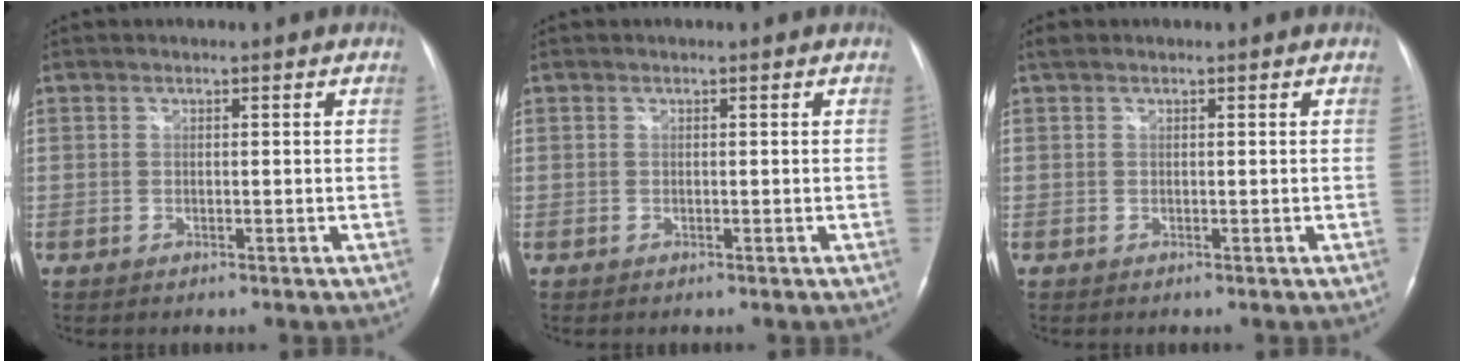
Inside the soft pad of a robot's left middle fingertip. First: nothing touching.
{"total": 0.0}
{"total": 0.8, "force": [0.6, 0.5, 0.3], "torque": [-0.009, 0.015, 0.013]}